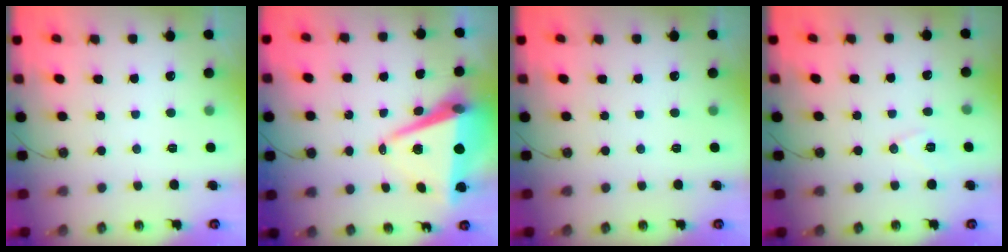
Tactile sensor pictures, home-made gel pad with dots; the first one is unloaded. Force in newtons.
{"total": 10.0, "press": 9.1, "slide": 4.3}
{"total": 0.0}
{"total": 7.6, "press": 6.1, "slide": 4.5}